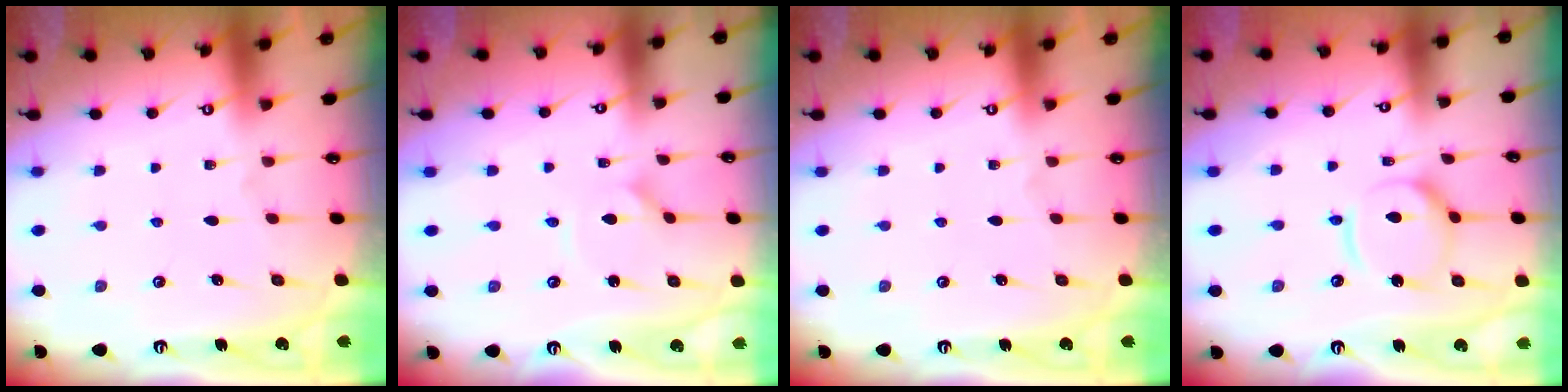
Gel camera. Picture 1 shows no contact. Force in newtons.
{"total": 0.9, "press": 0.9, "slide": 0.0}
{"total": 0.0}
{"total": 11.7, "press": 11.7, "slide": 1.3}